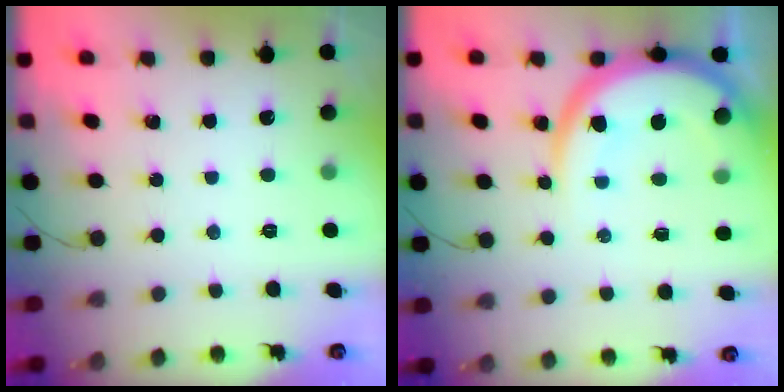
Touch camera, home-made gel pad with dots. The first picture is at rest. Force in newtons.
{"total": 12.0, "press": 11.9, "slide": 1.1}